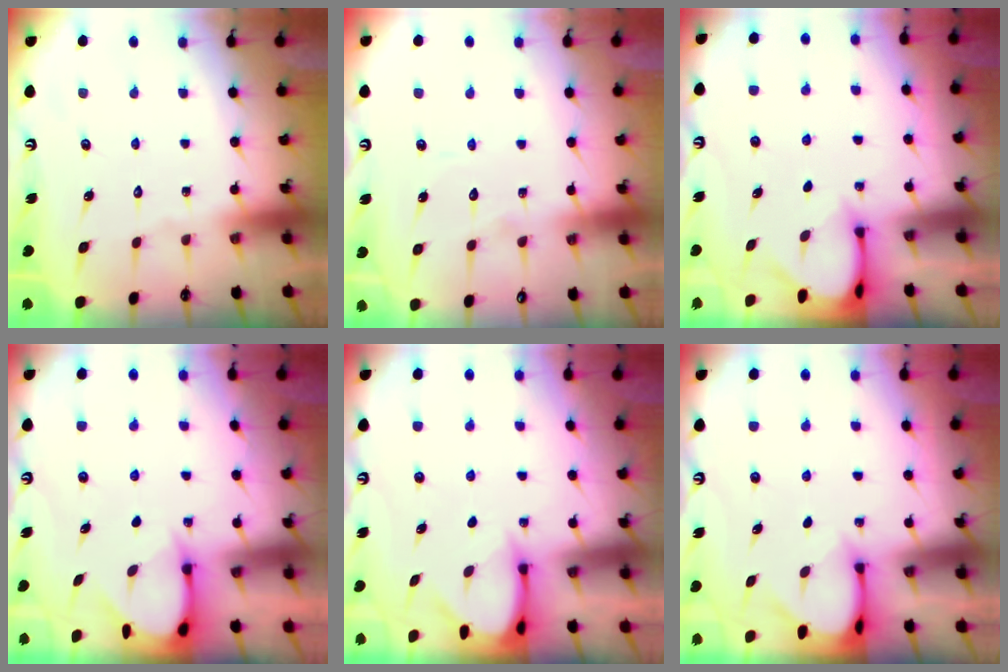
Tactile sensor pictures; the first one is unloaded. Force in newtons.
{"total": 4.1, "press": 4.1, "slide": 0.3}
{"total": 3.4, "press": 3.4, "slide": 0.3}
{"total": 3.9, "press": 3.9, "slide": 0.3}
{"total": 3.7, "press": 3.7, "slide": 0.2}
{"total": 3.3, "press": 3.3, "slide": 0.3}